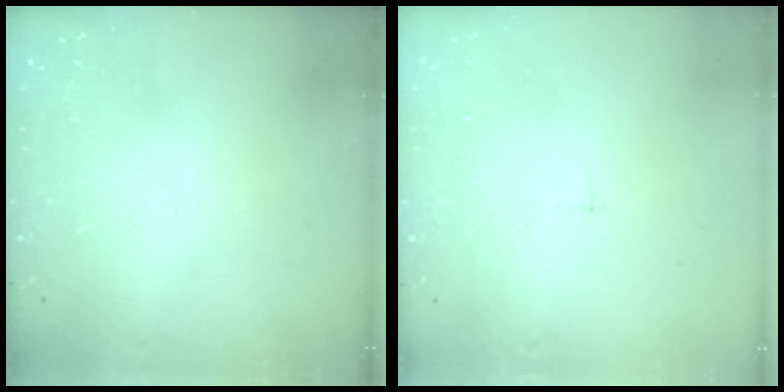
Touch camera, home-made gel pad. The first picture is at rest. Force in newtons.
{"total": 2.5, "press": 2.5, "slide": 0.2}